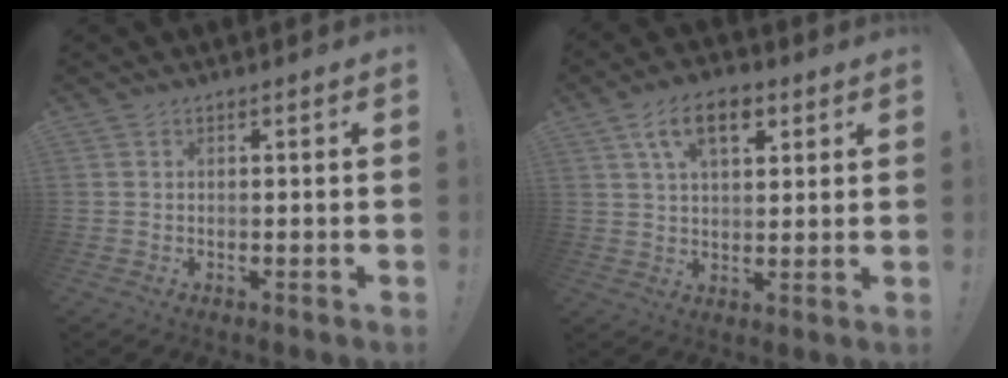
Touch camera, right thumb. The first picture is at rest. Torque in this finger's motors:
{"motor_torque": [0.18, 0.18, 0.08, 0.08, 0.09]}